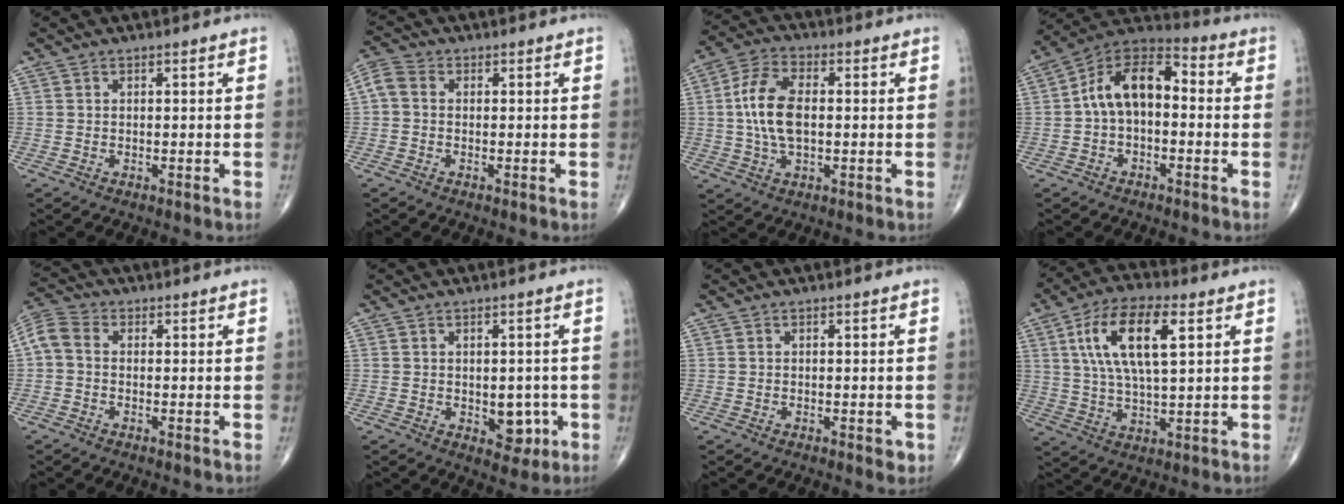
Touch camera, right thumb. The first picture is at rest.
{"total": 3.8, "force": [0.1, 2.7, 2.6], "torque": [-0.059, 0.013, -0.010]}
{"total": 10.4, "force": [0.3, 5.4, 8.9], "torque": [-0.181, 0.012, 0.002]}
{"total": 12.2, "force": [-0.1, 7.3, 9.8], "torque": [-0.147, 0.045, -0.019]}
{"total": 5.4, "force": [-0.1, 3.8, 3.8], "torque": [-0.084, 0.018, -0.014]}
{"total": 5.5, "force": [-1.2, 3.6, 3.9], "torque": [-0.017, 0.000, -0.008]}
{"total": 1.4, "force": [-0.5, 0.6, 1.1], "torque": [-0.011, -0.001, -0.006]}
{"total": 14.4, "force": [4.6, 5.5, 12.6], "torque": [-0.237, 0.004, 0.082]}